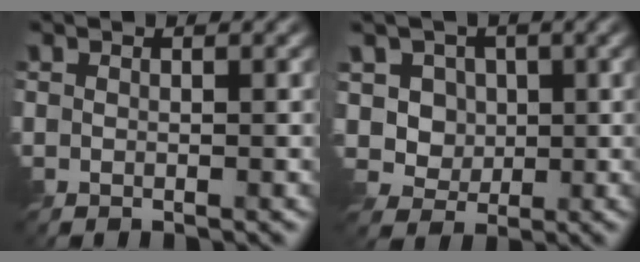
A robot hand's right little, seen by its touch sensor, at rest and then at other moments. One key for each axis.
{"total": 4.8, "fx": 1.2, "fy": 4.2, "fz": 2.0, "tx": -0.051, "ty": -0.002, "tz": 0.021}